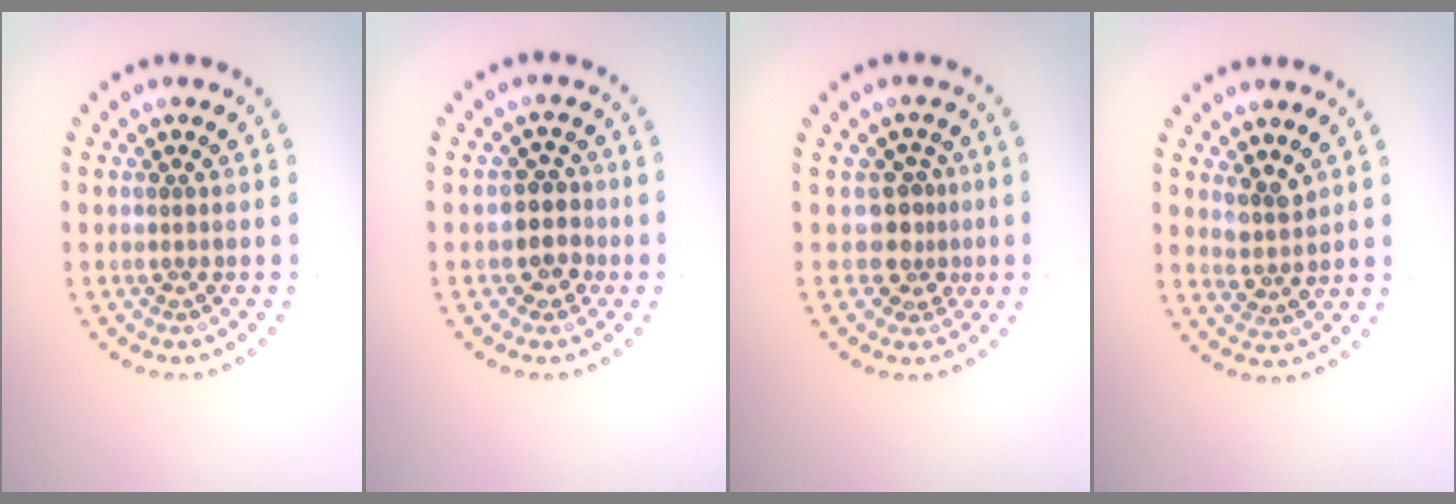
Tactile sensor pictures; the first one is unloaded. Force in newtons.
{"total": 2.6, "press": 2.3, "slide": 1.2}
{"total": 2.6, "press": 1.8, "slide": 1.8}
{"total": 2.2, "press": 1.8, "slide": 1.3}